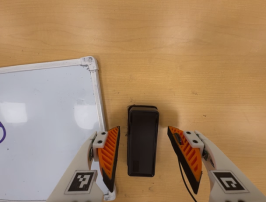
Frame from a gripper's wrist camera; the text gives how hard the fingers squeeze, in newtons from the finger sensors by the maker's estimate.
{"total": 0.0}